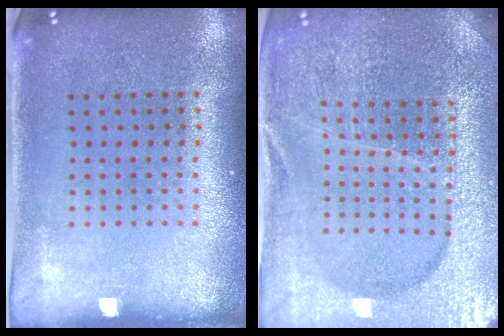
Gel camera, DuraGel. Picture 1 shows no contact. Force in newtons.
{"total": 4.7, "press": 4.3, "slide": 1.7}